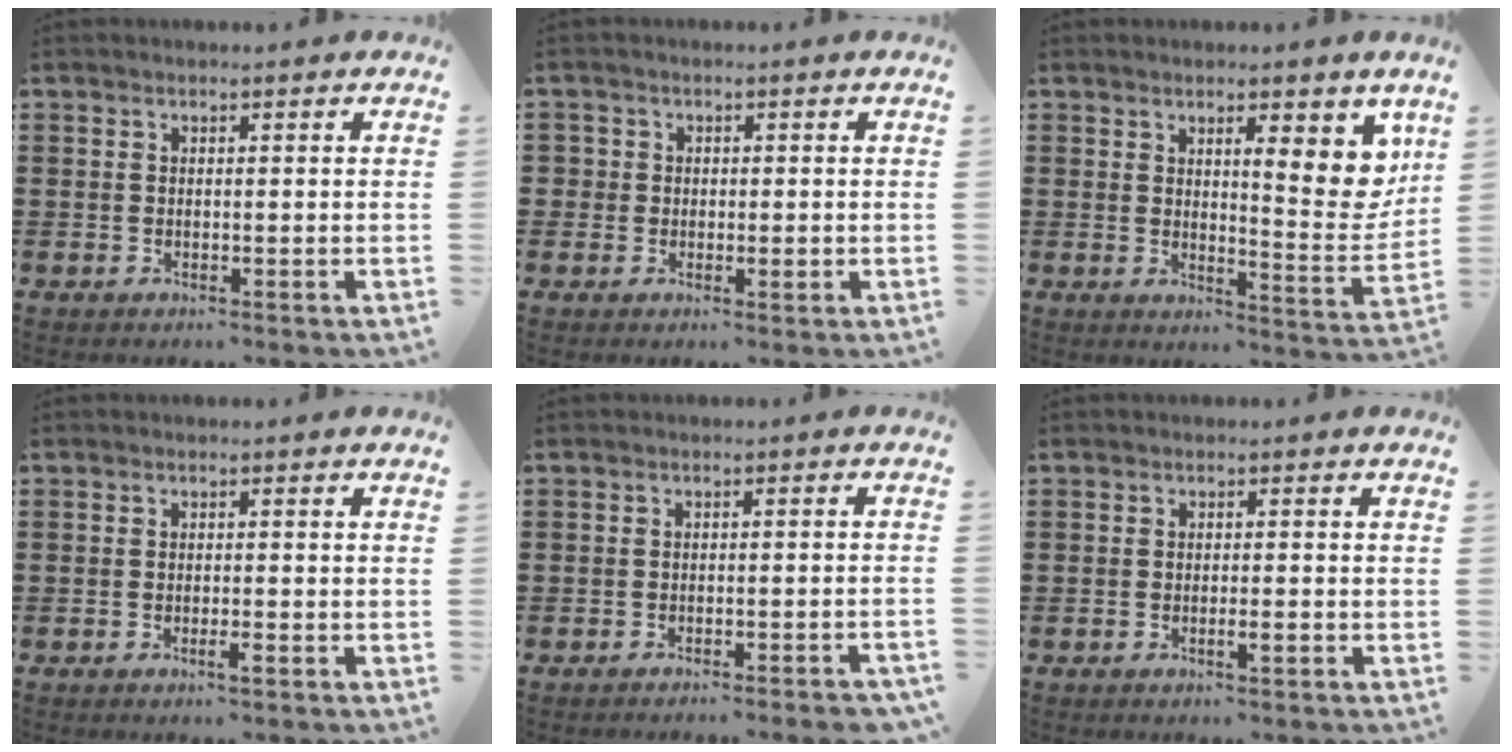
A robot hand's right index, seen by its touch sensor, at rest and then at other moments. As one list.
[{"total": 1.5, "force": [-0.1, 1.4, 0.5], "torque": [-0.015, 0.003, -0.002]}, {"total": 8.2, "force": [3.9, 2.6, 6.7], "torque": [-0.087, -0.022, 0.059]}, {"total": 1.5, "force": [-0.9, 0.0, 1.2], "torque": [-0.022, -0.006, -0.013]}, {"total": 2.2, "force": [-1.9, -0.2, 1.0], "torque": [-0.016, 0.000, -0.037]}, {"total": 1.8, "force": [-0.9, 0.2, 1.6], "torque": [-0.027, -0.002, -0.015]}]